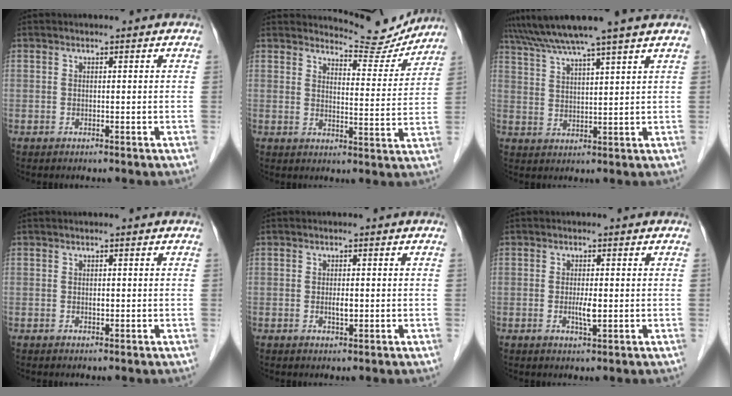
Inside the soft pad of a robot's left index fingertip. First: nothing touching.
{"total": 8.7, "force": [8.6, 1.1, 0.2], "torque": [-0.003, -0.021, 0.109]}
{"total": 9.8, "force": [8.3, -1.7, 4.9], "torque": [-0.088, 0.022, 0.132]}
{"total": 0.7, "force": [0.0, 0.4, 0.5], "torque": [-0.012, 0.000, 0.000]}
{"total": 1.7, "force": [-0.2, 0.5, 1.6], "torque": [-0.033, -0.001, -0.003]}
{"total": 2.5, "force": [-0.3, 0.4, 2.4], "torque": [-0.051, -0.004, -0.004]}